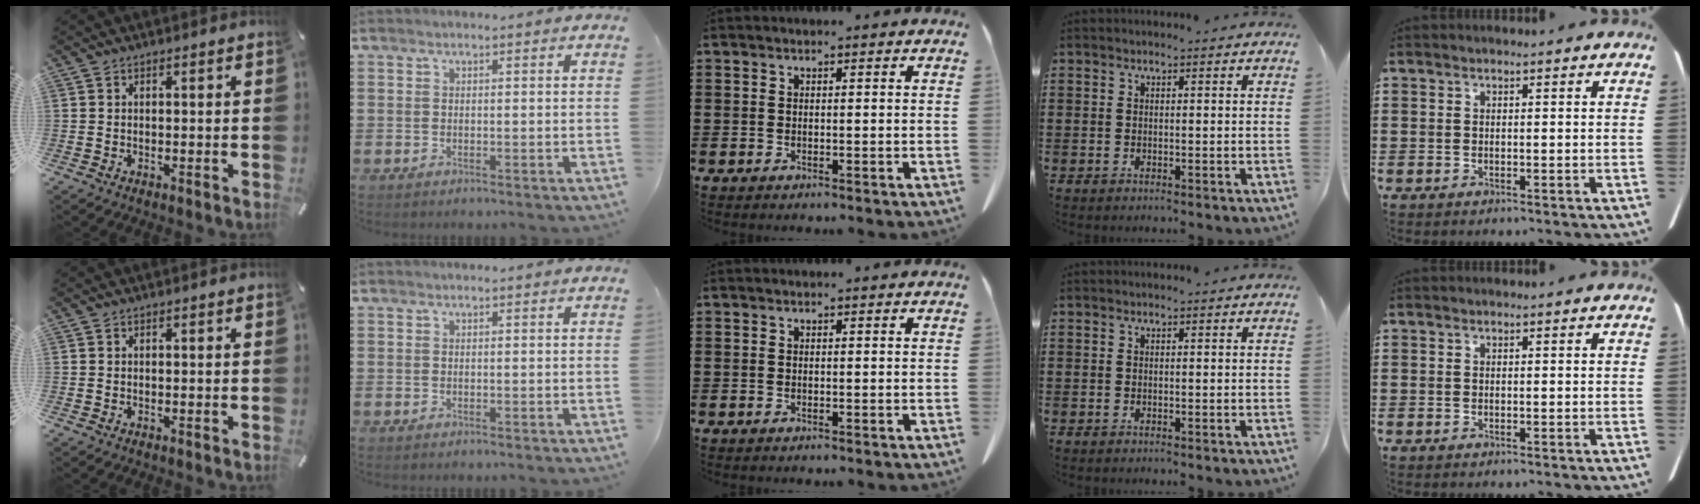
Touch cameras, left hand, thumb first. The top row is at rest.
{}